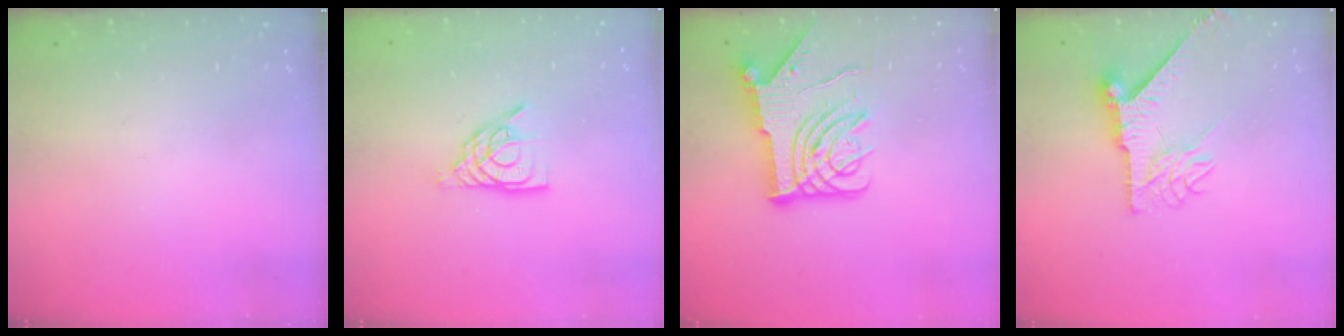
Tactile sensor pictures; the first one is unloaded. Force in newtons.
{"total": 9.0, "press": 8.9, "slide": 1.3}
{"total": 16.1, "press": 16.0, "slide": 1.8}
{"total": 9.0, "press": 9.0, "slide": 0.6}